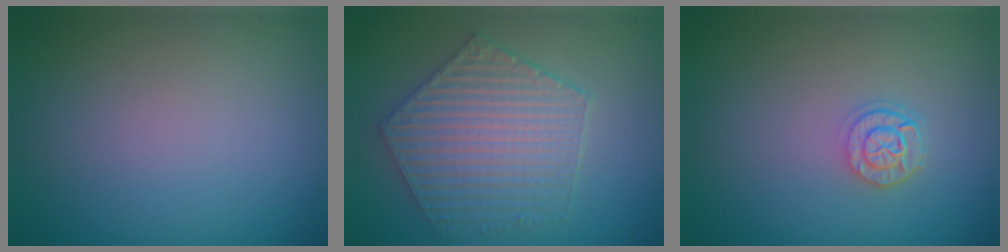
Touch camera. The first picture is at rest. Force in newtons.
{"total": 5.6, "press": 4.6, "slide": 3.1}
{"total": 2.2, "press": 1.8, "slide": 1.2}